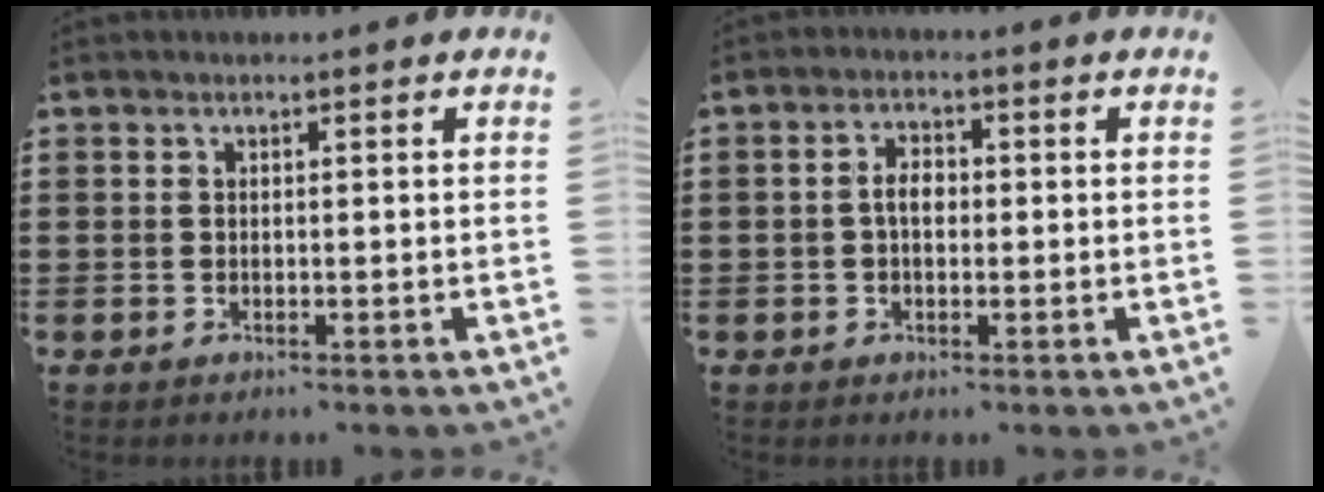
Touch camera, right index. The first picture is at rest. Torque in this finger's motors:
{"motor_torque": [0.07, -0.05, 0.08, 0.06]}